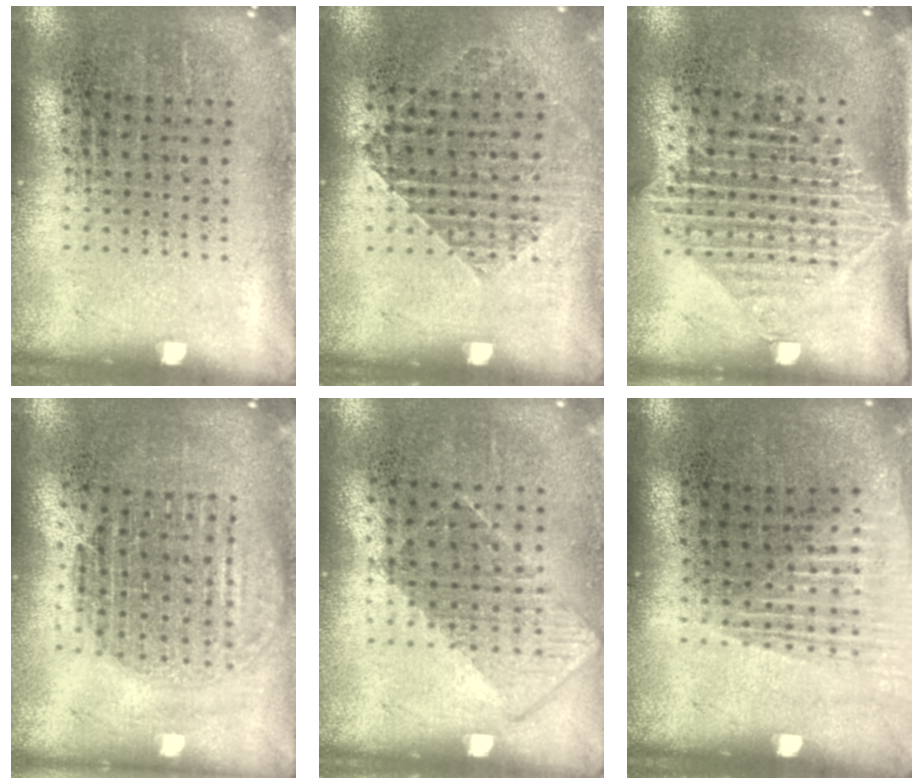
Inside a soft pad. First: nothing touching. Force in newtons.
{"total": 1.2, "press": 1.2, "slide": 0.4}
{"total": 1.4, "press": 1.2, "slide": 0.9}
{"total": 1.6, "press": 1.3, "slide": 0.9}
{"total": 0.9, "press": 0.7, "slide": 0.4}
{"total": 1.3, "press": 1.2, "slide": 0.2}